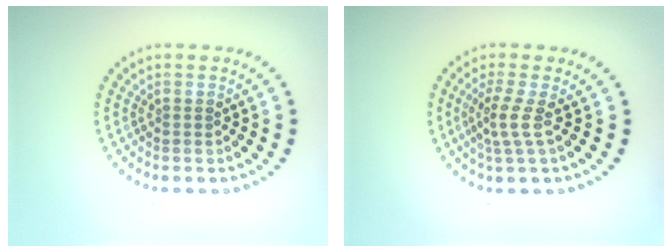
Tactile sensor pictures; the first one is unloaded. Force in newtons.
{"total": 2.2, "press": 1.6, "slide": 1.6}